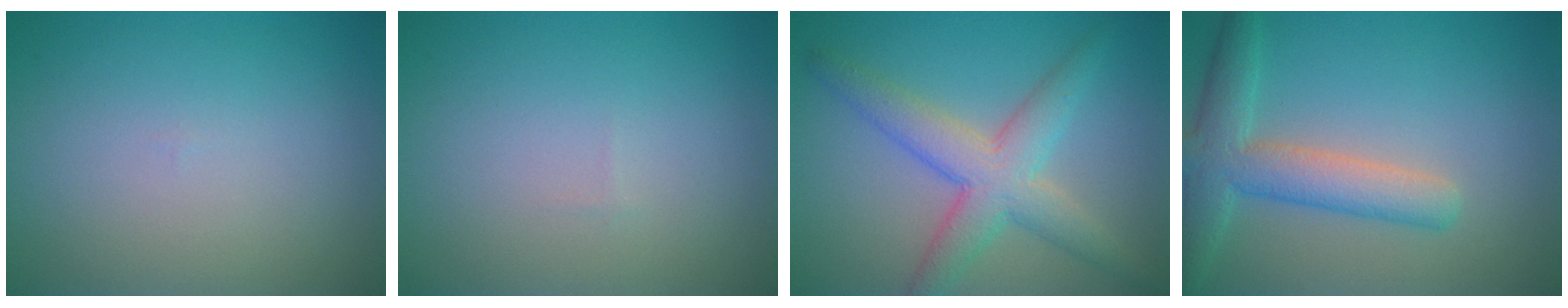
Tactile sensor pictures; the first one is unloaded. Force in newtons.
{"total": 0.0}
{"total": 5.5, "press": 5.5, "slide": 0.3}
{"total": 5.2, "press": 5.2, "slide": 0.3}